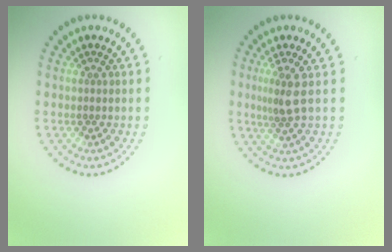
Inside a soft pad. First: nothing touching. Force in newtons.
{"total": 2.3, "press": 1.8, "slide": 1.6}